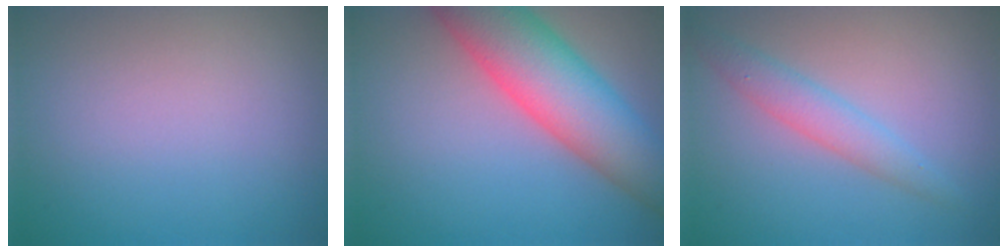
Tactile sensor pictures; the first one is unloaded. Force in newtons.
{"total": 9.5, "press": 9.5, "slide": 0.7}
{"total": 2.5, "press": 2.5, "slide": 0.0}